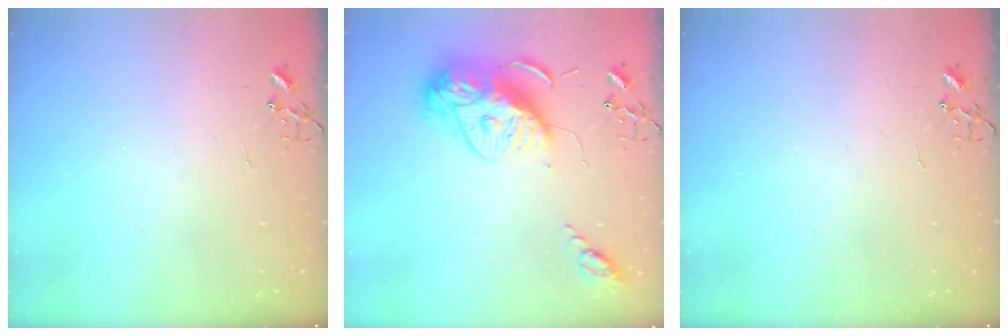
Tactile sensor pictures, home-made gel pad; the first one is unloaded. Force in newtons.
{"total": 15.7, "press": 15.6, "slide": 1.7}
{"total": 0.0}